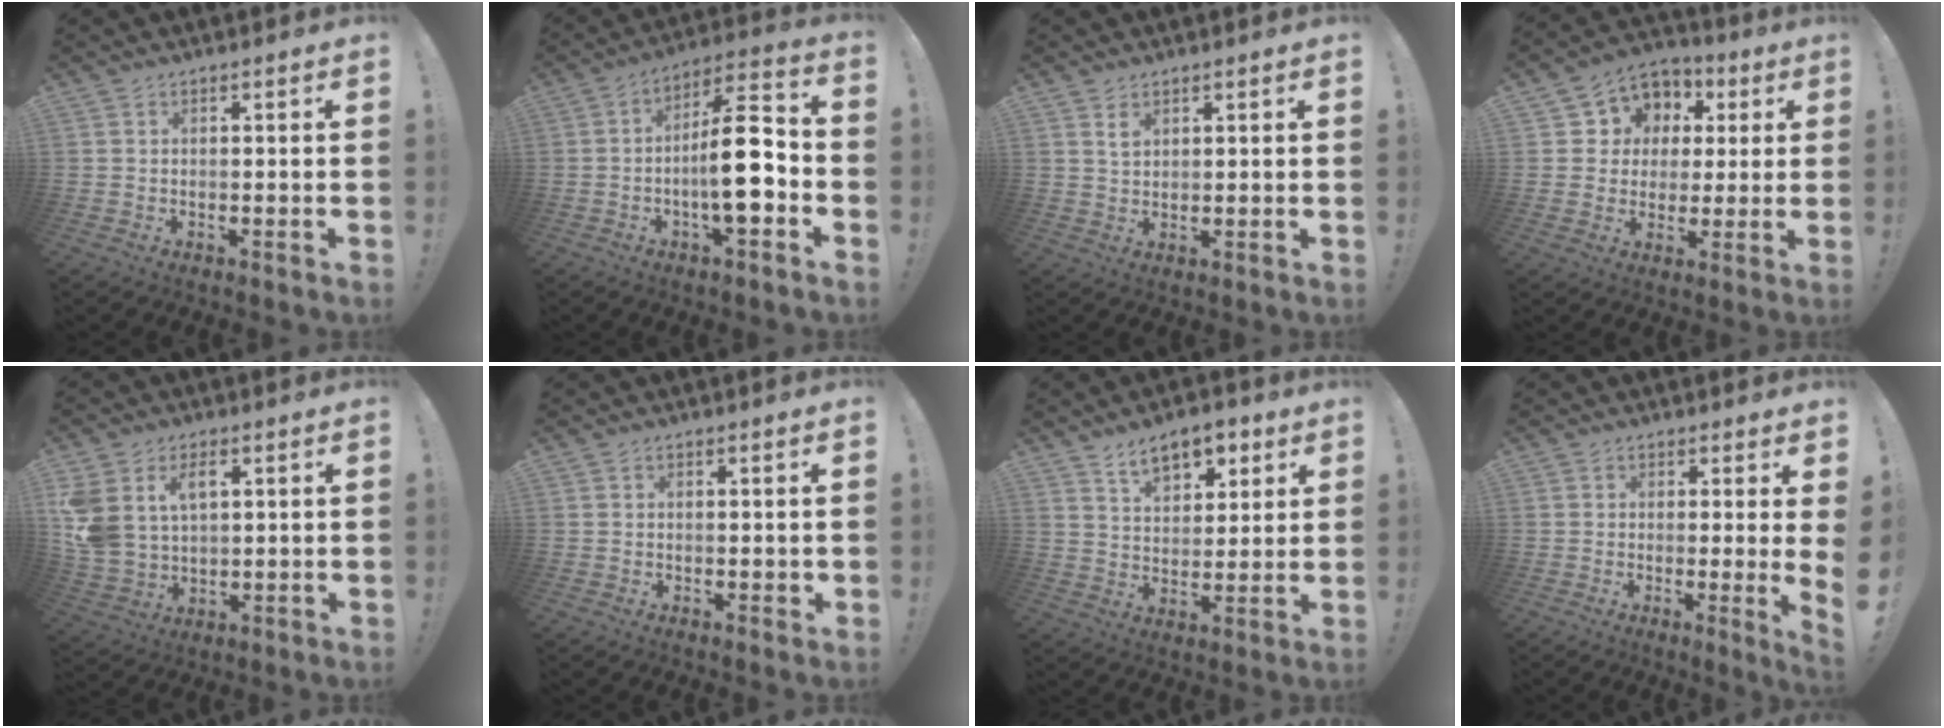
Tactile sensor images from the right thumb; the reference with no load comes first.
{"total": 16.5, "force": [-3.6, 5.0, 15.4], "torque": [-0.241, 0.016, -0.058]}
{"total": 2.8, "force": [1.8, 1.5, 1.5], "torque": [-0.010, -0.013, 0.028]}
{"total": 8.4, "force": [1.3, 8.2, 1.8], "torque": [-0.024, -0.009, 0.031]}
{"total": 10.4, "force": [4.3, 7.3, 6.0], "torque": [-0.118, -0.015, 0.085]}
{"total": 1.3, "force": [0.1, 1.0, 0.8], "torque": [-0.005, 0.000, 0.000]}
{"total": 10.4, "force": [6.3, 6.0, 5.6], "torque": [-0.074, -0.029, 0.117]}
{"total": 3.5, "force": [0.7, -0.3, 3.4], "torque": [-0.038, -0.020, 0.010]}